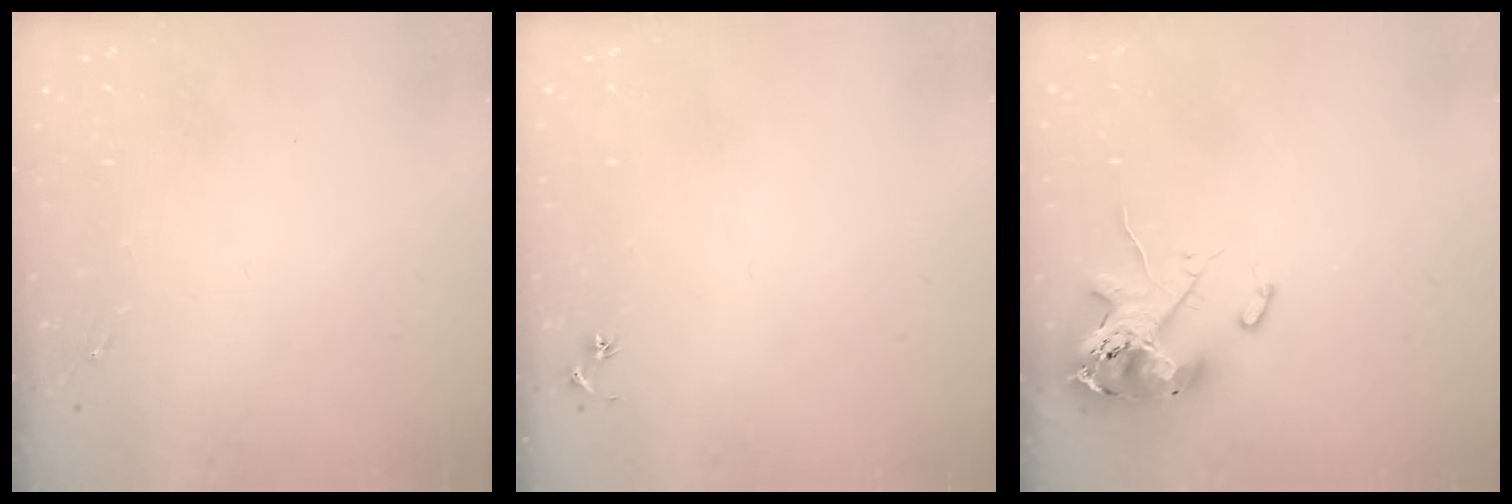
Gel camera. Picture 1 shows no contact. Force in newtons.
{"total": 2.5, "press": 2.5, "slide": 0.3}
{"total": 12.5, "press": 12.3, "slide": 2.0}